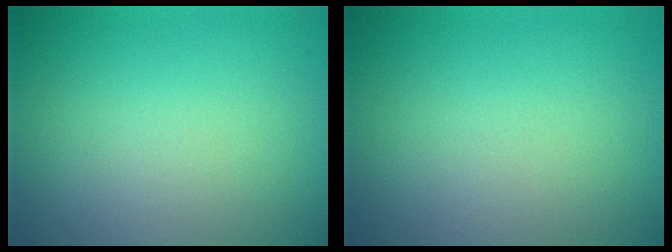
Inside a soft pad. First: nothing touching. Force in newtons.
{"total": 0.0}